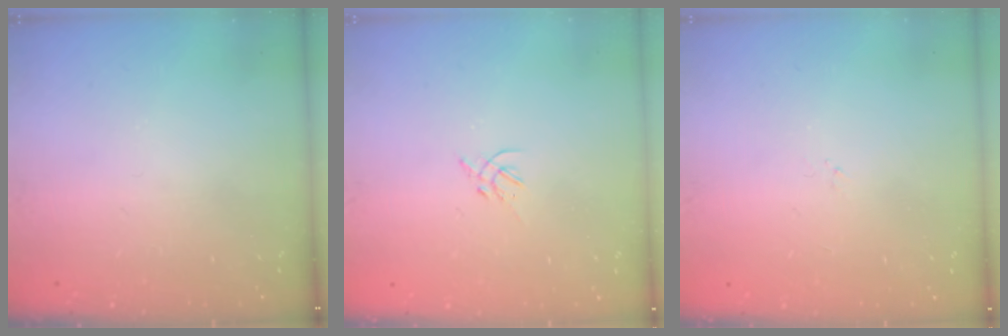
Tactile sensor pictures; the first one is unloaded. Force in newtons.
{"total": 1.4, "press": 1.3, "slide": 0.5}
{"total": 0.0}